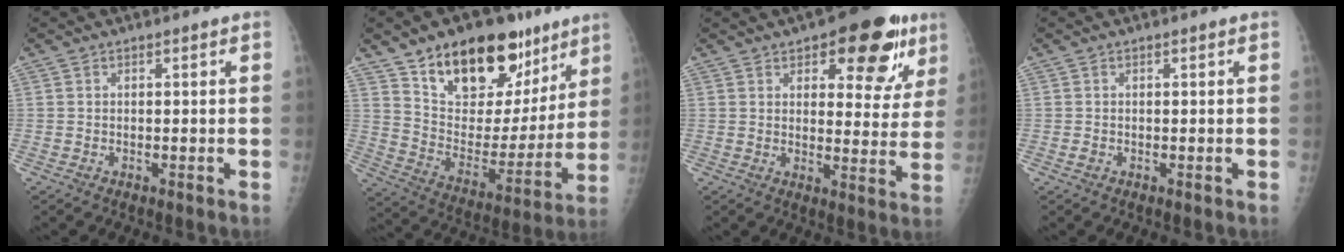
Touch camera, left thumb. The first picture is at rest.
{"total": 23.8, "force": [14.9, 12.6, 13.6], "torque": [-0.160, -0.062, 0.245]}
{"total": 16.6, "force": [9.0, 7.4, 11.8], "torque": [-0.097, -0.033, 0.117]}
{"total": 0.5, "force": [0.1, 0.4, 0.4], "torque": [-0.002, 0.000, 0.003]}